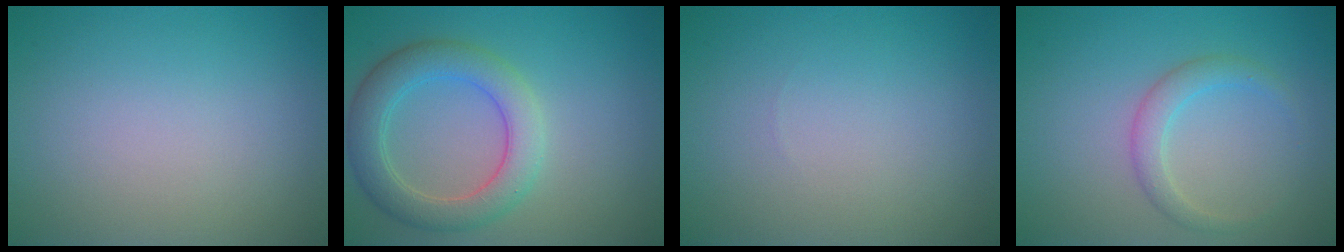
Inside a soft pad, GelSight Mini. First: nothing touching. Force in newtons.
{"total": 4.9, "press": 4.9, "slide": 0.3}
{"total": 0.0}
{"total": 2.0, "press": 2.0, "slide": 0.2}